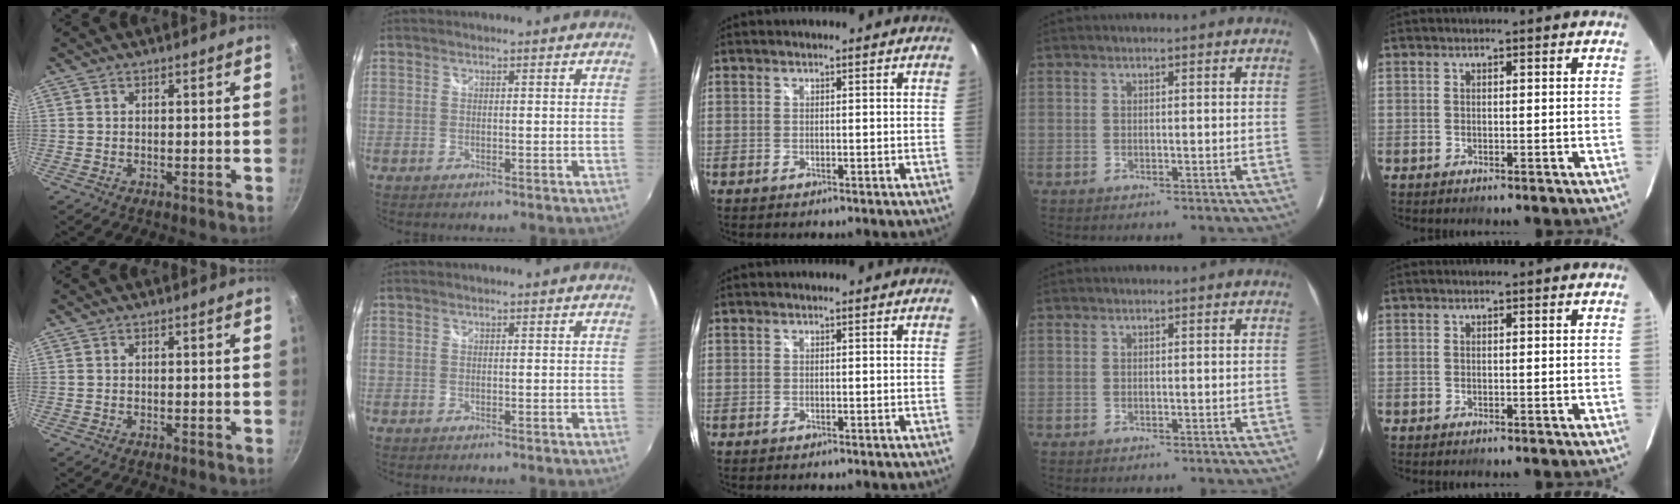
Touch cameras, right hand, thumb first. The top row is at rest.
{}